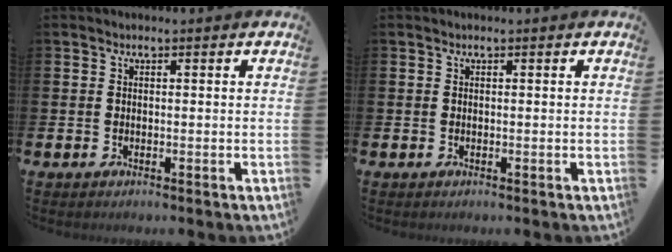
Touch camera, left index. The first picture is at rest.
{"total": 0.0}